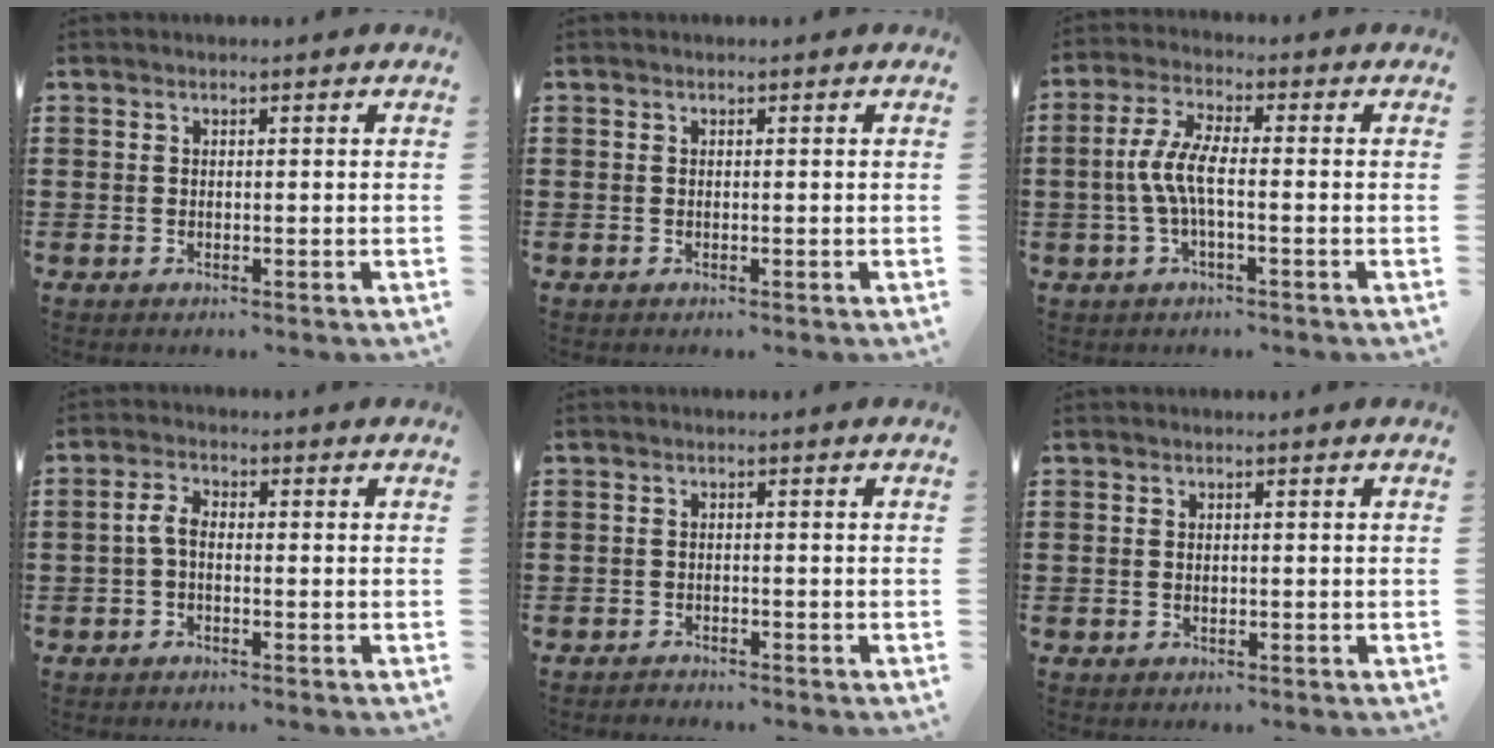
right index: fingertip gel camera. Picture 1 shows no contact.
{"total": 0.0}
{"total": 6.0, "force": [-1.1, 1.6, 5.7], "torque": [-0.137, -0.009, -0.030]}
{"total": 2.8, "force": [-0.8, 1.3, 2.4], "torque": [-0.061, 0.000, -0.020]}
{"total": 1.1, "force": [-1.1, 0.1, 0.0], "torque": [-0.004, 0.000, -0.024]}
{"total": 0.7, "force": [-0.1, 0.5, 0.4], "torque": [-0.011, 0.003, -0.002]}